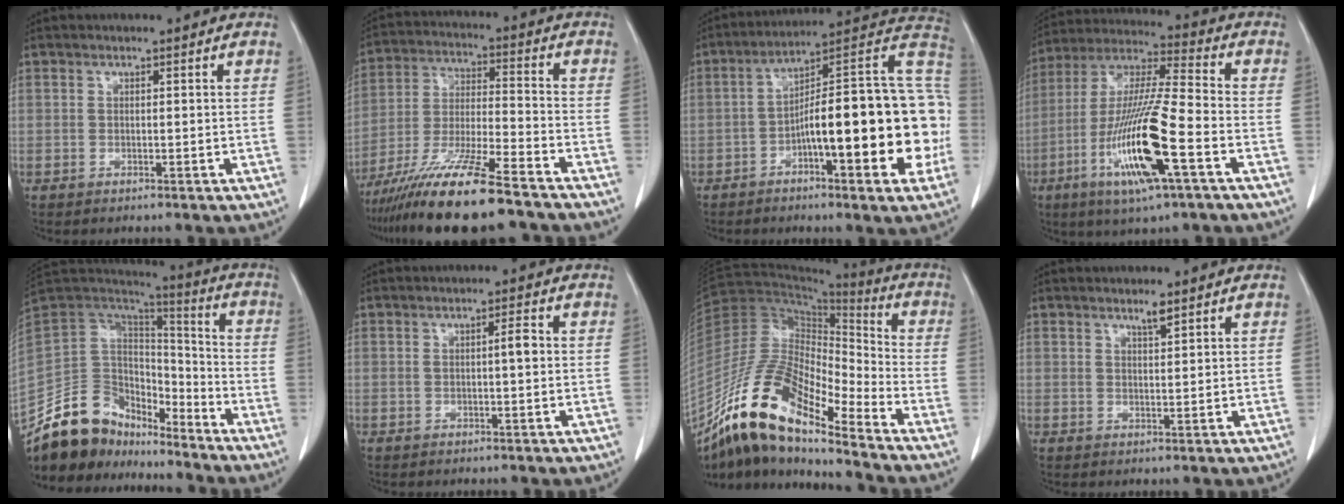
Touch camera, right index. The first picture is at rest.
{"total": 15.9, "force": [-12.3, 0.6, 10.0], "torque": [-0.204, -0.034, -0.219]}
{"total": 23.0, "force": [-4.7, 3.9, 22.2], "torque": [-0.261, 0.035, -0.058]}
{"total": 17.4, "force": [-6.5, 1.1, 16.2], "torque": [-0.333, -0.020, -0.119]}
{"total": 16.5, "force": [-14.1, 7.5, 4.2], "torque": [-0.070, 0.059, -0.250]}
{"total": 1.9, "force": [0.0, 0.1, 1.9], "torque": [-0.031, 0.004, 0.000]}
{"total": 16.8, "force": [-12.5, 3.7, 10.6], "torque": [-0.204, 0.022, -0.229]}
{"total": 1.7, "force": [1.3, 0.0, 1.0], "torque": [-0.021, -0.002, 0.025]}